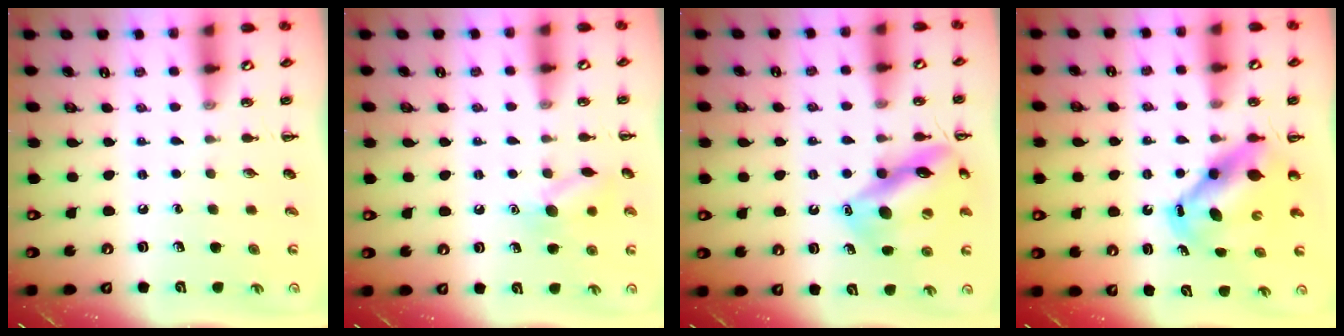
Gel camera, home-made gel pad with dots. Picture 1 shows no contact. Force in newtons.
{"total": 9.8, "press": 9.7, "slide": 0.9}
{"total": 15.7, "press": 15.6, "slide": 2.0}
{"total": 6.9, "press": 6.6, "slide": 2.0}